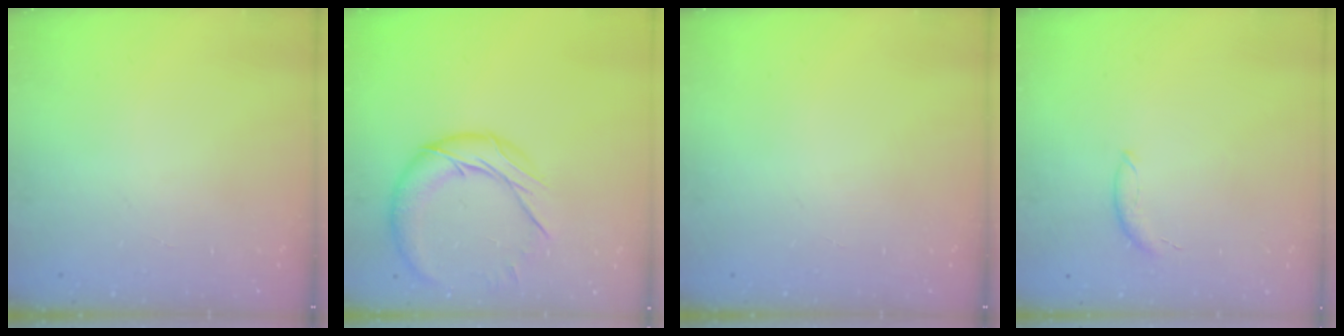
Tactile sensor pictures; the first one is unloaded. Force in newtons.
{"total": 13.3, "press": 13.2, "slide": 1.0}
{"total": 0.0}
{"total": 5.8, "press": 5.7, "slide": 0.7}